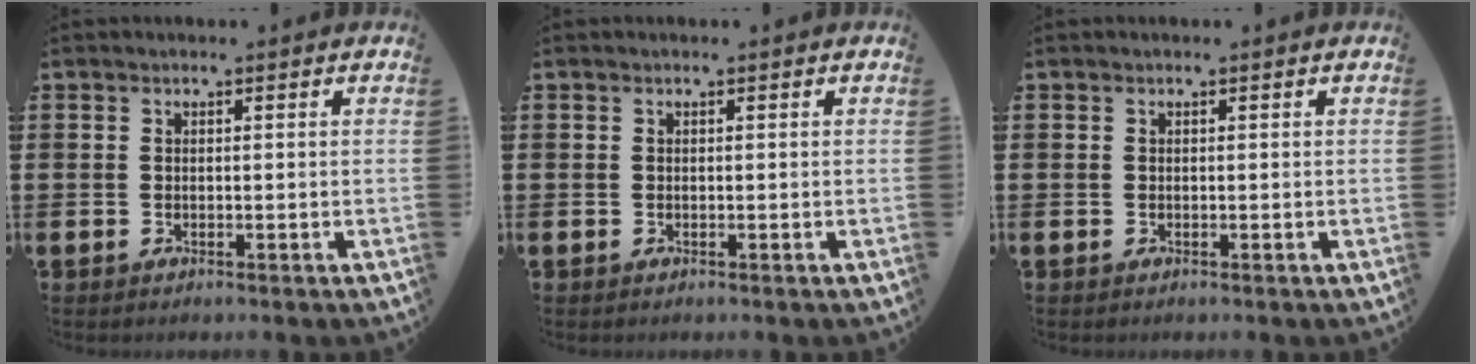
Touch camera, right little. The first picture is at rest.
{"total": 0.0}
{"total": 0.0}